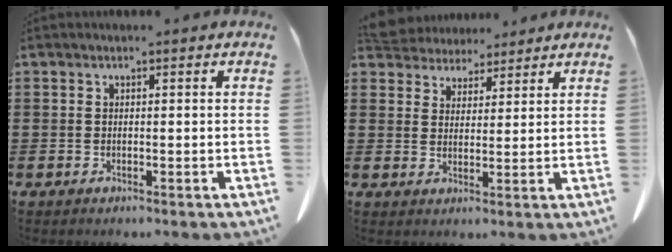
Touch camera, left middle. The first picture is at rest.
{"total": 4.7, "force": [4.4, 1.6, 0.0], "torque": [-0.020, -0.014, 0.082]}